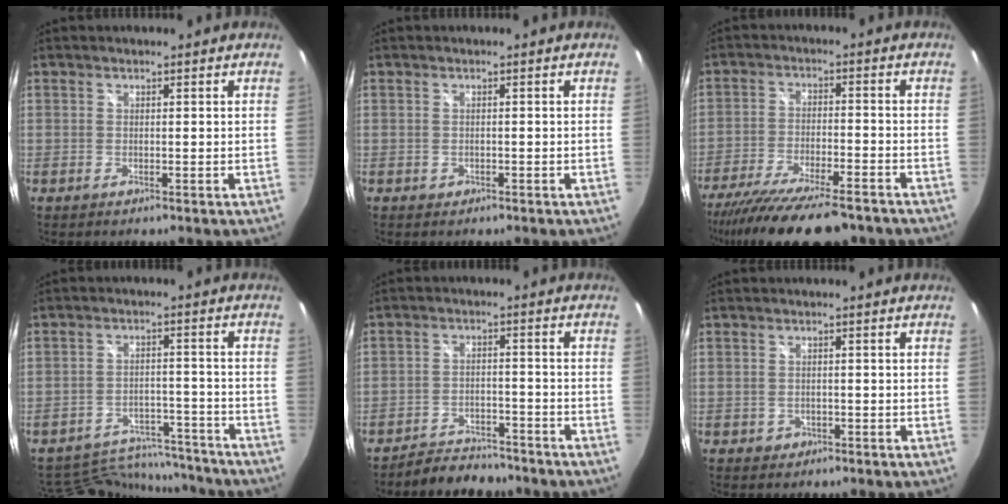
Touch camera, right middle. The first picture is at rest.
{"total": 1.0, "force": [-0.5, 0.8, 0.2], "torque": [-0.005, -0.003, -0.004]}
{"total": 19.0, "force": [-15.6, 4.0, 9.9], "torque": [-0.195, -0.045, -0.246]}
{"total": 15.6, "force": [-14.3, 5.4, 3.2], "torque": [-0.081, 0.026, -0.188]}
{"total": 7.4, "force": [-6.8, 2.5, 1.5], "torque": [-0.049, 0.007, -0.099]}
{"total": 1.9, "force": [-0.8, 1.7, 0.4], "torque": [-0.010, -0.003, -0.008]}